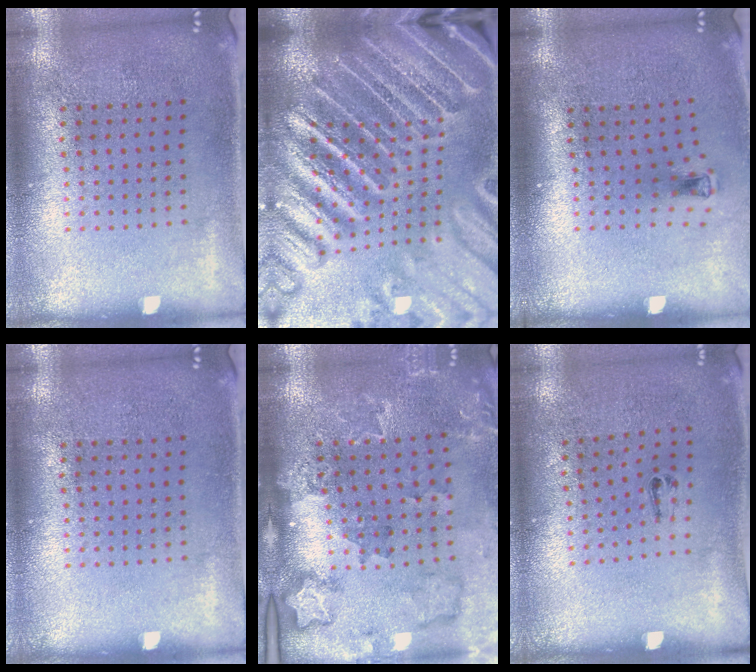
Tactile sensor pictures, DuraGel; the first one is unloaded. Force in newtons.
{"total": 5.5, "press": 4.8, "slide": 2.7}
{"total": 0.7, "press": 0.3, "slide": 0.6}
{"total": 0.0}
{"total": 2.0, "press": 1.9, "slide": 0.4}
{"total": 0.6, "press": 0.2, "slide": 0.5}